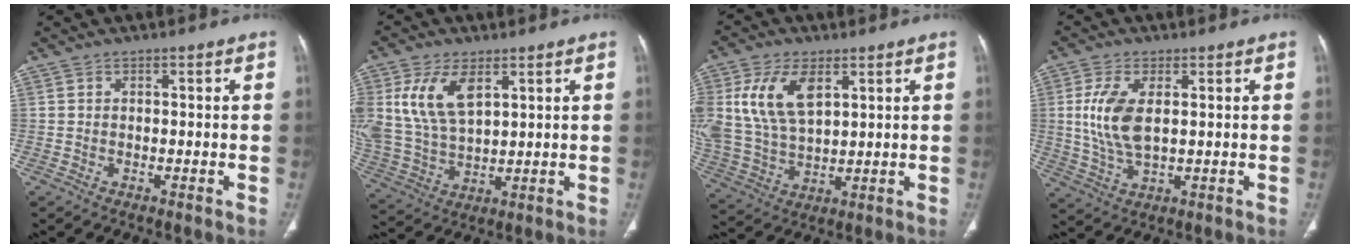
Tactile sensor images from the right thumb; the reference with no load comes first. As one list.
[{"total": 12.6, "force": [5.0, 6.9, 9.4], "torque": [-0.193, -0.011, 0.107]}, {"total": 13.9, "force": [5.0, 7.7, 10.4], "torque": [-0.214, -0.008, 0.107]}, {"total": 8.9, "force": [1.3, 4.3, 7.7], "torque": [-0.169, -0.010, 0.031]}]